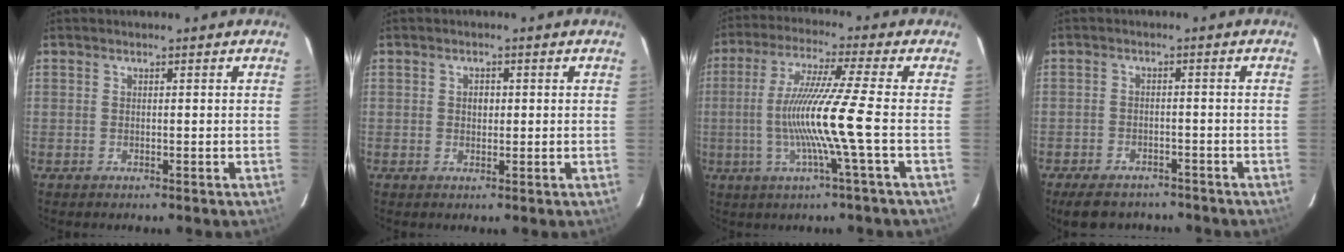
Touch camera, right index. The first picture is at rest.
{"total": 1.5, "force": [0.1, 1.2, 0.8], "torque": [-0.014, 0.005, 0.002]}
{"total": 12.1, "force": [-2.6, -2.4, 11.6], "torque": [-0.217, -0.010, -0.043]}
{"total": 9.2, "force": [-7.3, 4.3, 3.4], "torque": [-0.085, -0.002, -0.106]}